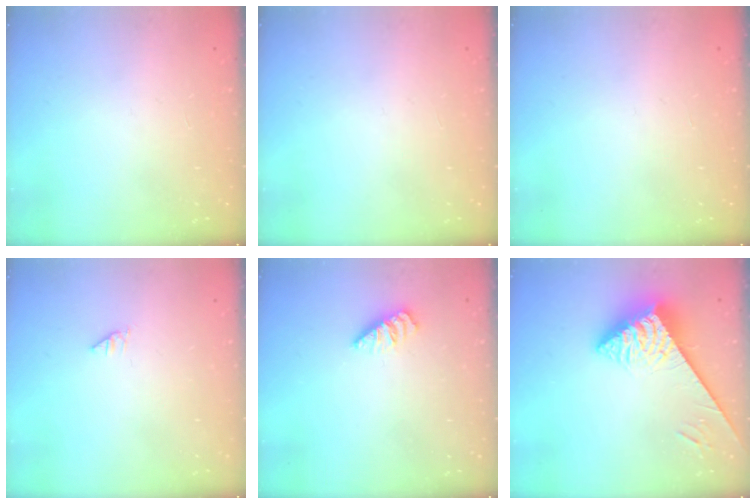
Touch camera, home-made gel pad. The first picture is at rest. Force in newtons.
{"total": 0.0}
{"total": 0.0}
{"total": 0.0}
{"total": 0.0}
{"total": 4.9, "press": 4.9, "slide": 0.4}